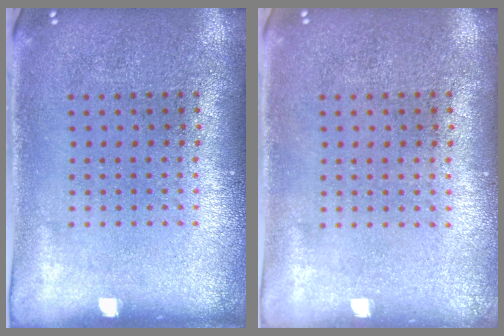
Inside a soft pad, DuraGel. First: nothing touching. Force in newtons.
{"total": 0.0}